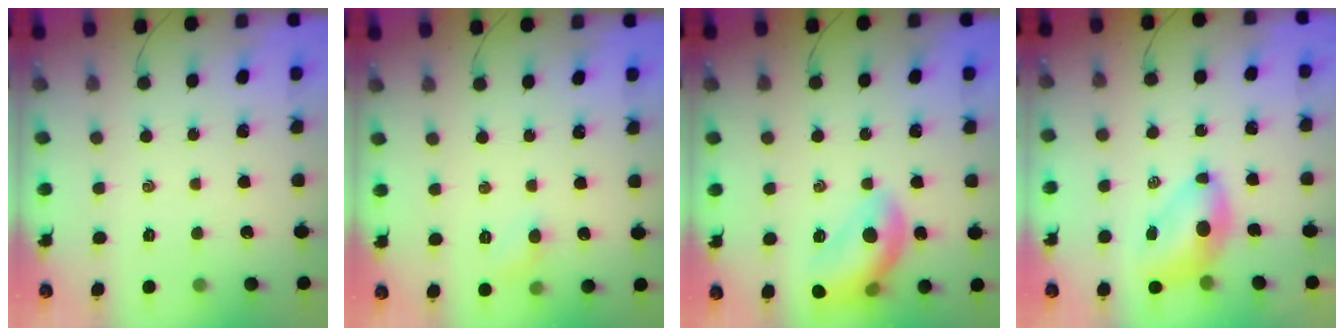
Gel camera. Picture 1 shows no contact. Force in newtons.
{"total": 5.5, "press": 5.2, "slide": 1.8}
{"total": 14.9, "press": 14.8, "slide": 1.7}
{"total": 6.7, "press": 6.6, "slide": 1.3}